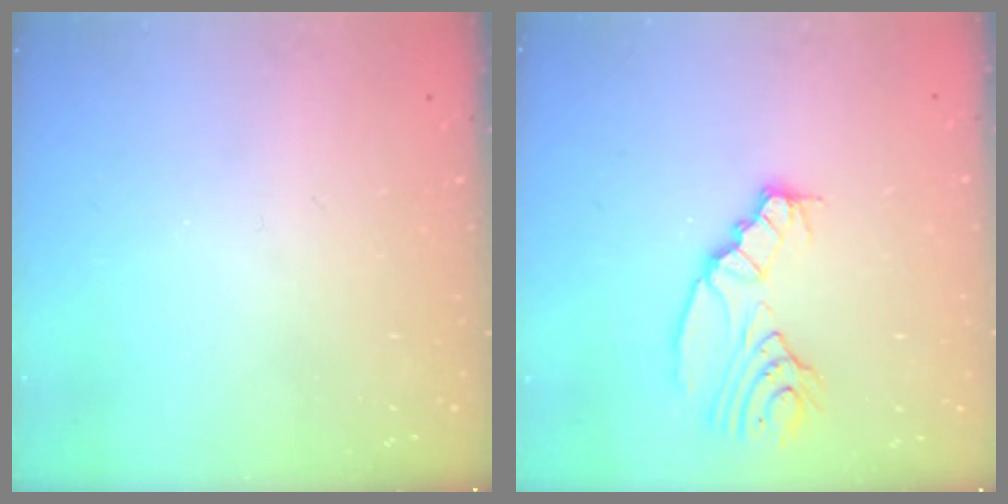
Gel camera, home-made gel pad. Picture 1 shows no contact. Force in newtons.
{"total": 8.5, "press": 8.4, "slide": 0.6}